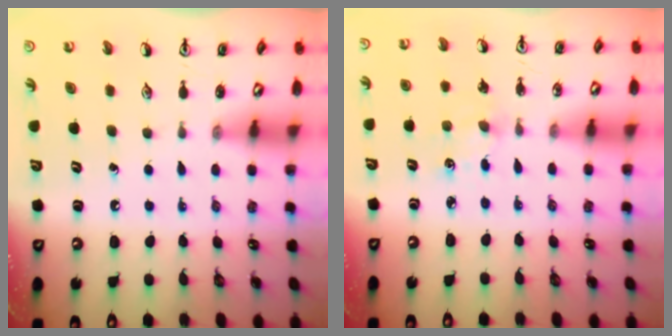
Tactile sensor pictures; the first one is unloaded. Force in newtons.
{"total": 4.7, "press": 4.7, "slide": 0.6}